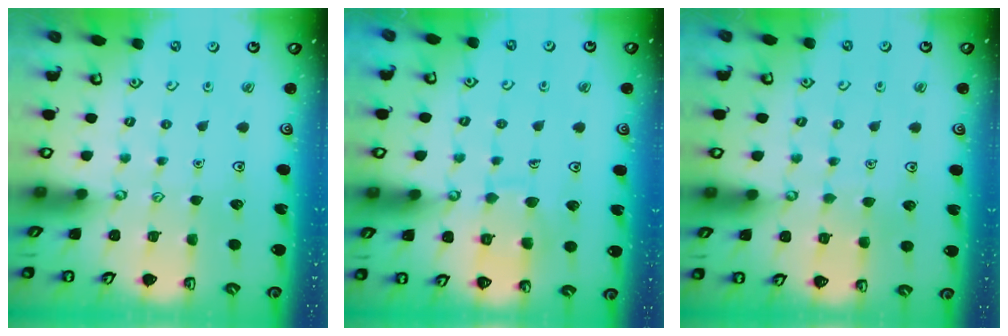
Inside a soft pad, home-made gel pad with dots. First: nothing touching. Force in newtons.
{"total": 8.3, "press": 8.3, "slide": 0.8}
{"total": 2.6, "press": 2.6, "slide": 0.3}